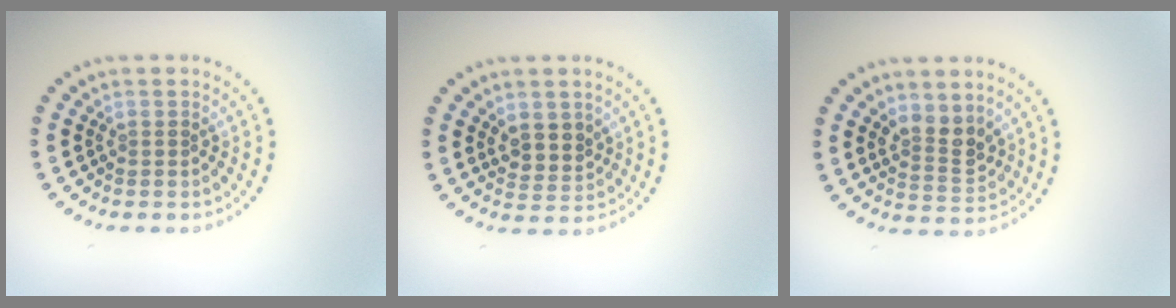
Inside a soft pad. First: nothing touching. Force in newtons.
{"total": 2.4, "press": 2.3, "slide": 0.9}
{"total": 2.9, "press": 2.6, "slide": 1.3}